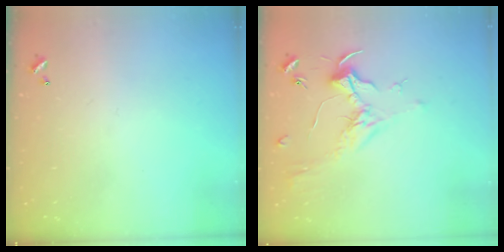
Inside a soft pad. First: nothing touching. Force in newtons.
{"total": 1.8, "press": 1.6, "slide": 0.7}